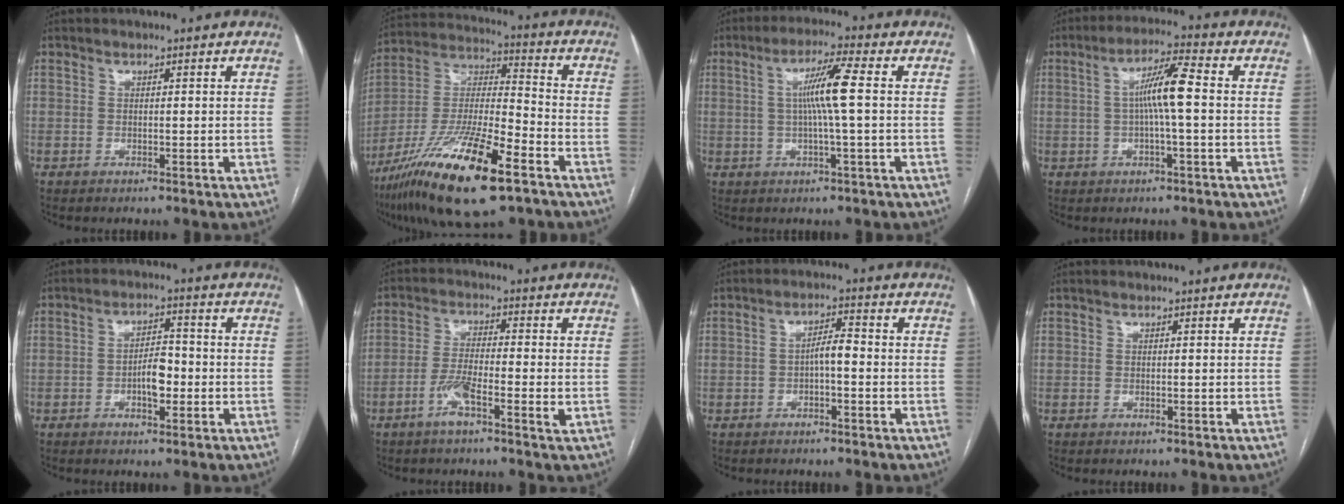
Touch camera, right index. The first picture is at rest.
{"total": 21.4, "force": [-12.2, 3.6, 17.1], "torque": [-0.340, -0.035, -0.217]}
{"total": 7.0, "force": [0.7, -0.7, 6.9], "torque": [-0.126, 0.006, 0.011]}
{"total": 7.1, "force": [0.2, 0.2, 7.1], "torque": [-0.131, 0.015, 0.000]}
{"total": 4.9, "force": [-1.3, 2.0, 4.2], "torque": [-0.074, 0.010, -0.021]}
{"total": 6.0, "force": [-2.6, 0.7, 5.4], "torque": [-0.107, -0.001, -0.052]}
{"total": 3.0, "force": [-0.7, 0.7, 2.8], "torque": [-0.047, 0.010, -0.011]}
{"total": 0.0}